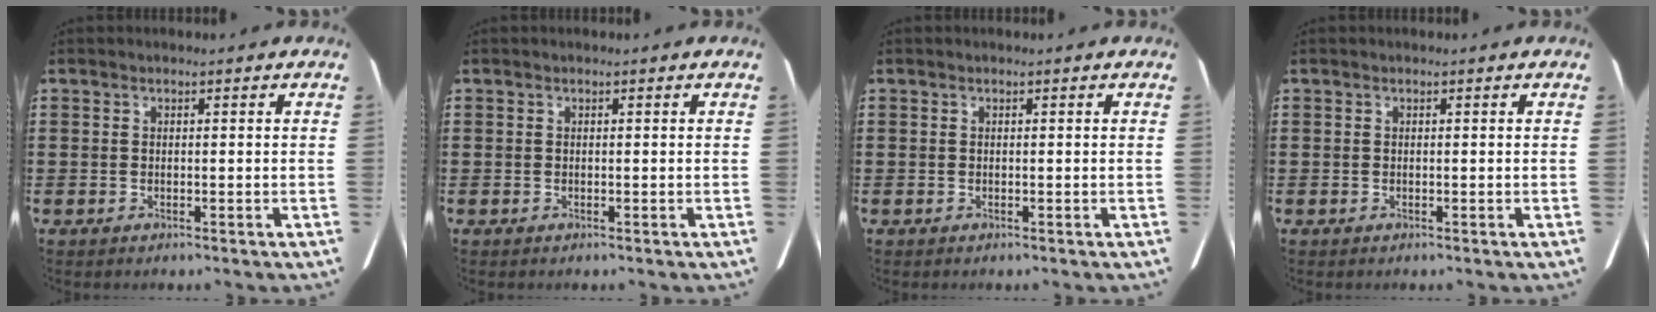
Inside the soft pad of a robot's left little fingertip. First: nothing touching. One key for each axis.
{"total": 0.0}
{"total": 0.0}
{"total": 0.0}